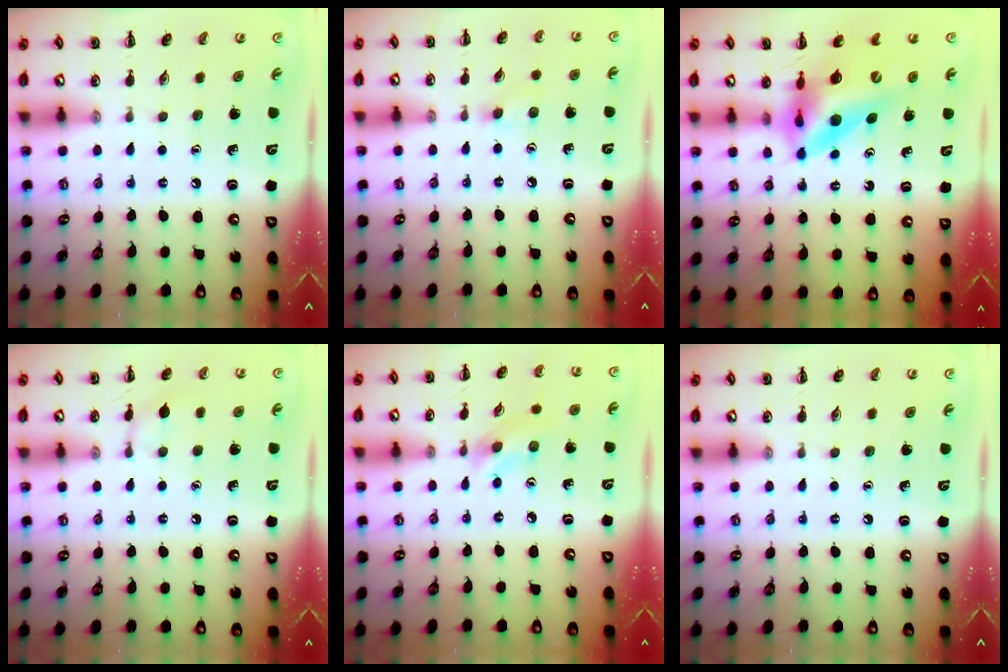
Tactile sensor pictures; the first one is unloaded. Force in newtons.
{"total": 5.2, "press": 4.8, "slide": 2.0}
{"total": 11.0, "press": 10.5, "slide": 3.4}
{"total": 6.5, "press": 6.4, "slide": 0.7}
{"total": 2.6, "press": 2.6, "slide": 0.6}
{"total": 0.0}